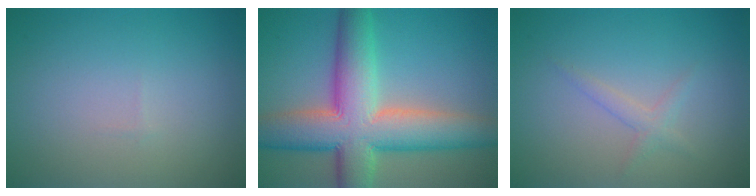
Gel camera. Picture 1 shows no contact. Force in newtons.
{"total": 11.2, "press": 11.1, "slide": 0.4}
{"total": 1.4, "press": 1.4, "slide": 0.1}